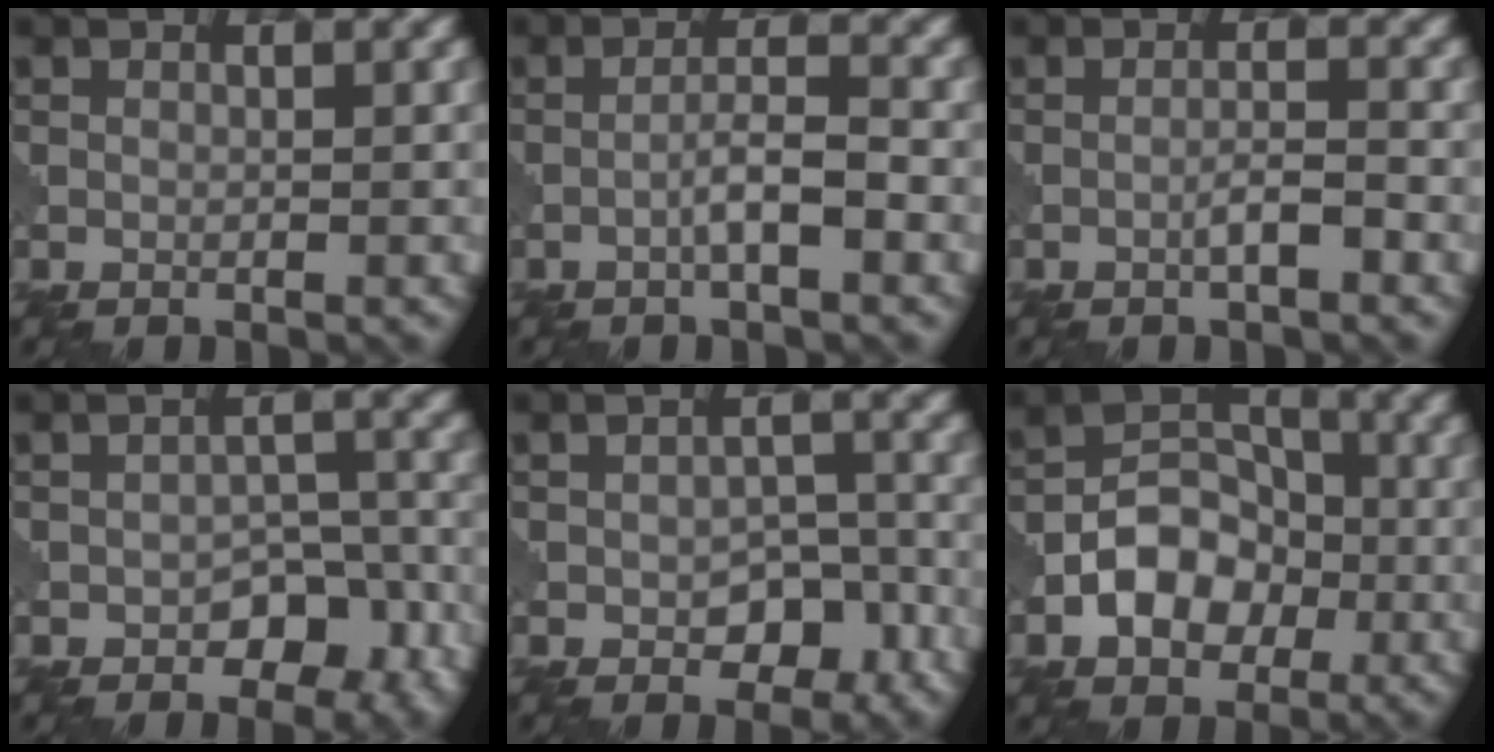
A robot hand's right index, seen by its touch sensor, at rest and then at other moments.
{"total": 2.9, "force": [-1.2, 0.4, 2.7], "torque": [-0.047, 0.011, -0.025]}
{"total": 1.9, "force": [-0.9, 0.1, 1.7], "torque": [-0.028, 0.008, -0.019]}
{"total": 6.4, "force": [-3.1, 4.1, 3.8], "torque": [-0.040, -0.007, -0.039]}
{"total": 4.5, "force": [-1.6, 2.8, 3.1], "torque": [-0.042, -0.003, -0.022]}
{"total": 5.6, "force": [-2.0, 4.0, 3.3], "torque": [-0.045, 0.004, -0.038]}